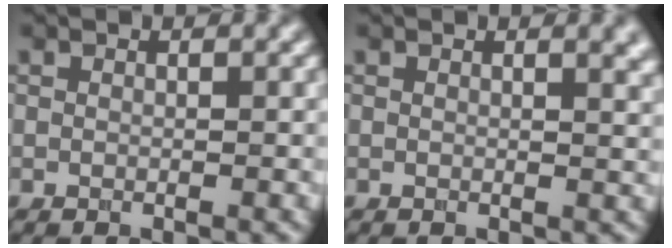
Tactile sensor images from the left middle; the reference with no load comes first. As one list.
[{"total": 2.6, "force": [1.3, 1.0, 1.9], "torque": [-0.009, 0.001, 0.016]}]